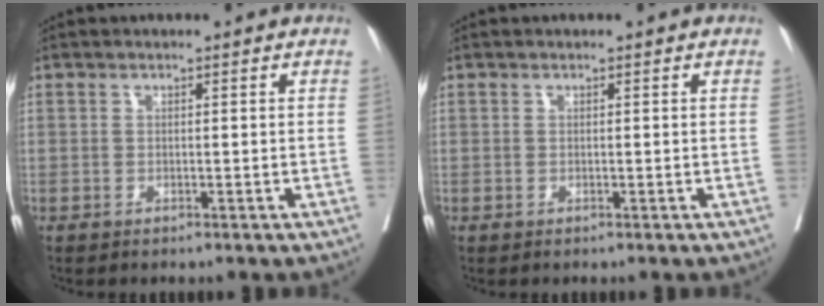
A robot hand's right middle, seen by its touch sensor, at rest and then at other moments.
{"total": 0.0}